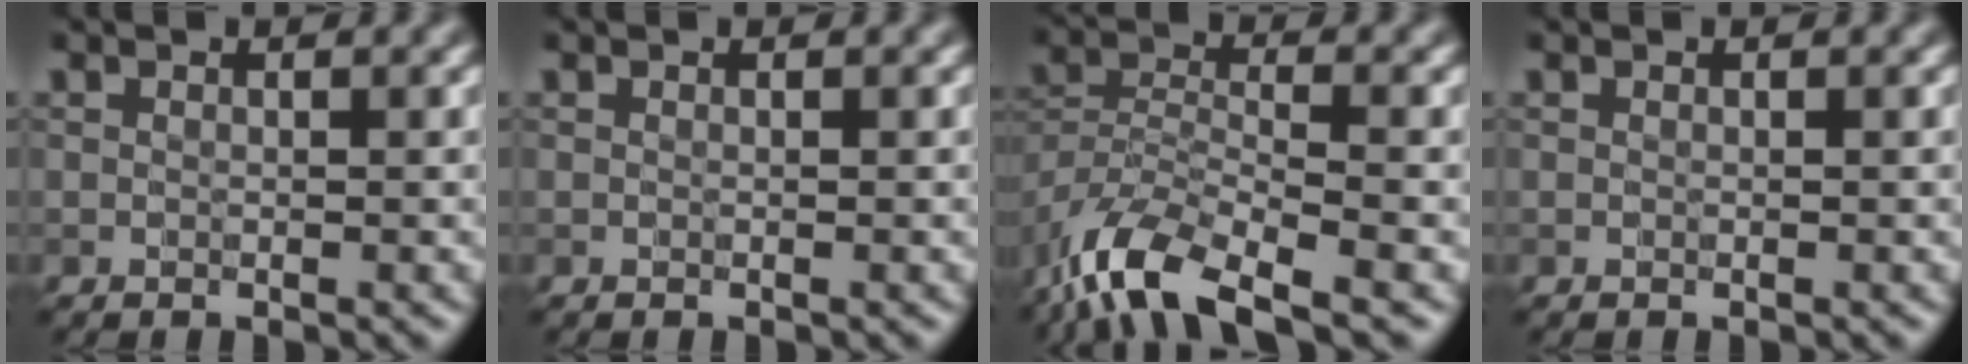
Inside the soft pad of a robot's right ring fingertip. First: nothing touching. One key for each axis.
{"total": 0.0}
{"total": 9.0, "fx": -6.4, "fy": 2.9, "fz": 5.6, "tx": -0.101, "ty": -0.006, "tz": -0.131}
{"total": 0.0}